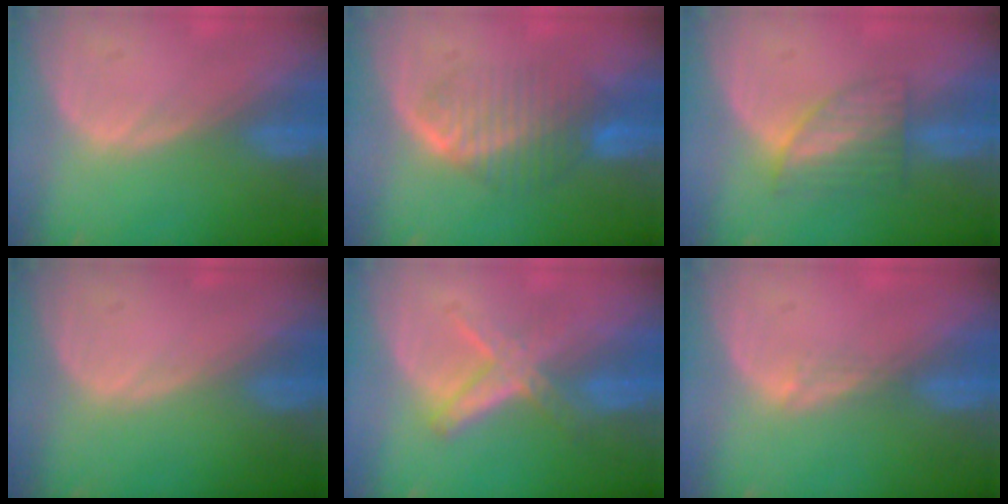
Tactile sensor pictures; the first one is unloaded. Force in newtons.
{"total": 7.0, "press": 6.5, "slide": 2.5}
{"total": 6.2, "press": 5.6, "slide": 2.7}
{"total": 0.0}
{"total": 5.8, "press": 5.5, "slide": 1.8}
{"total": 1.5, "press": 1.0, "slide": 1.0}